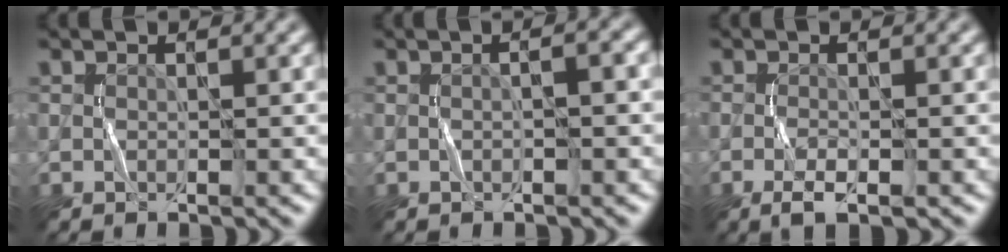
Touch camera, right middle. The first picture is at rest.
{"total": 2.3, "force": [0.4, 1.0, 2.1], "torque": [-0.012, 0.007, -0.009]}
{"total": 2.3, "force": [-1.2, 0.5, 1.9], "torque": [-0.038, -0.001, -0.025]}